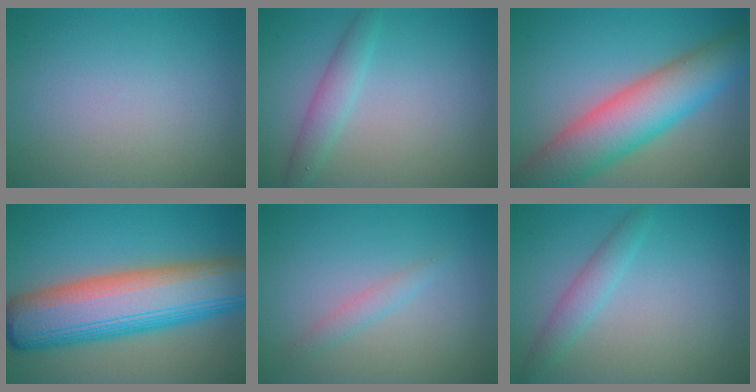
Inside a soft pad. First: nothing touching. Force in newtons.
{"total": 2.3, "press": 2.3, "slide": 0.0}
{"total": 9.6, "press": 9.6, "slide": 0.3}
{"total": 13.1, "press": 13.1, "slide": 0.4}
{"total": 1.2, "press": 1.2, "slide": 0.0}
{"total": 2.2, "press": 2.2, "slide": 0.1}